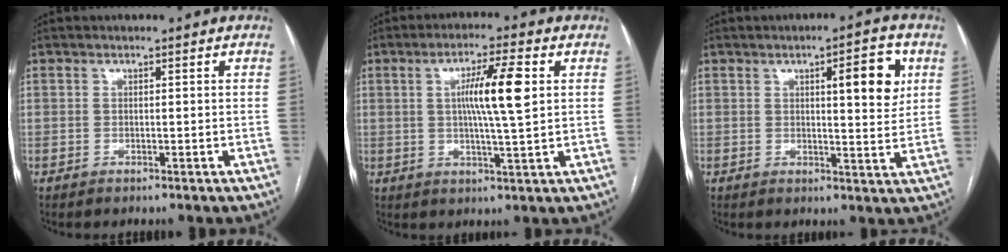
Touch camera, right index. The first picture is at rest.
{"total": 8.6, "force": [1.6, -0.1, 8.4], "torque": [-0.148, 0.001, 0.027]}
{"total": 7.7, "force": [2.6, 1.6, 7.0], "torque": [-0.093, 0.002, 0.032]}